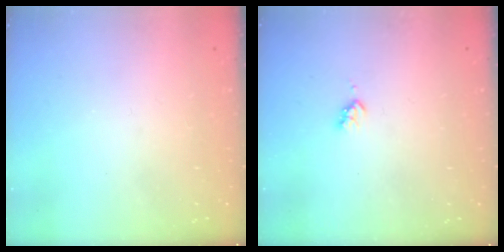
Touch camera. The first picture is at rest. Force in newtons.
{"total": 3.1, "press": 3.0, "slide": 0.5}